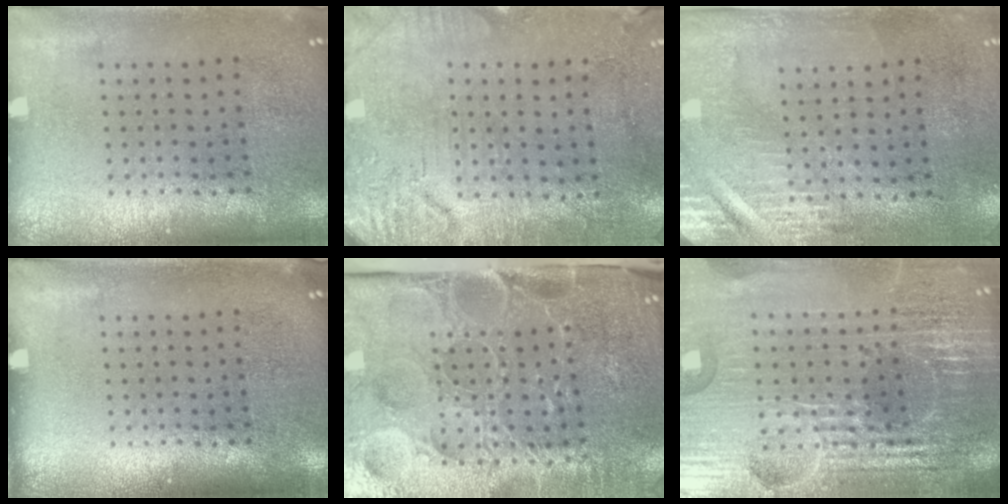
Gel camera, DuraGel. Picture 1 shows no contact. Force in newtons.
{"total": 3.1, "press": 2.6, "slide": 1.6}
{"total": 3.0, "press": 2.5, "slide": 1.6}
{"total": 0.0}
{"total": 5.2, "press": 4.2, "slide": 3.0}
{"total": 6.8, "press": 5.9, "slide": 3.4}